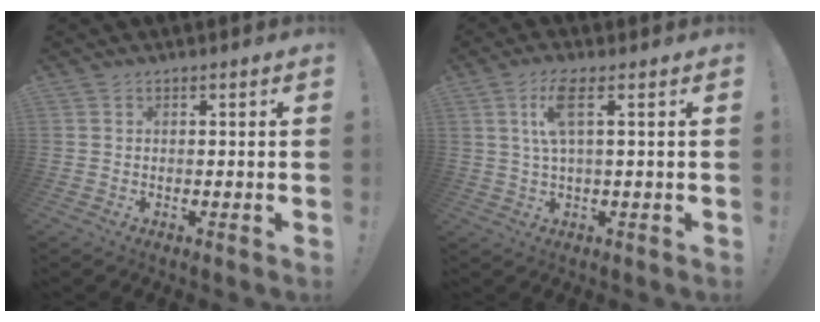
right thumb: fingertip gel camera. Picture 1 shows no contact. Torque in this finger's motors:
{"motor_torque": [0.22, 0.04, 0.06, 0.14, 0.03]}